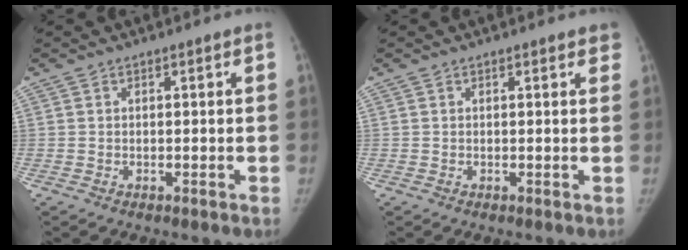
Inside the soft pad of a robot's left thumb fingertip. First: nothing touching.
{"total": 1.6, "force": [1.2, 0.6, 1.0], "torque": [0.000, 0.001, 0.010]}